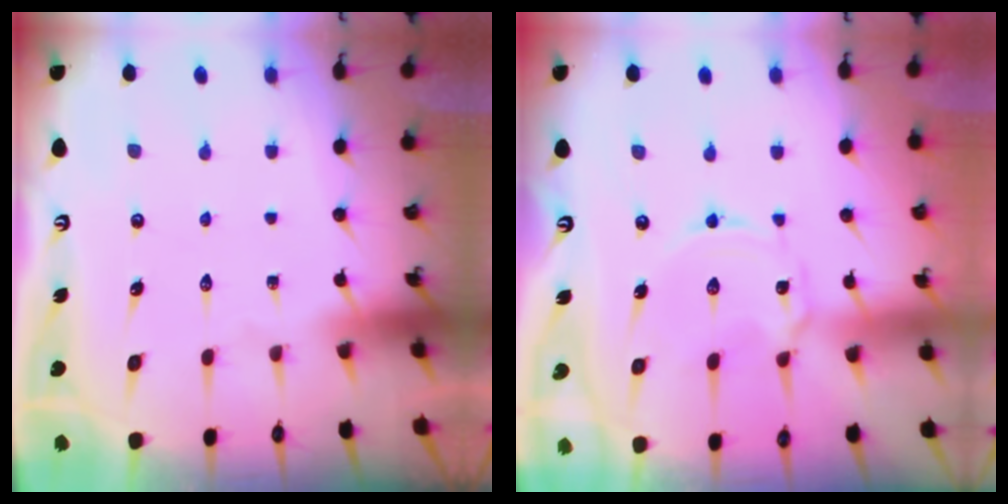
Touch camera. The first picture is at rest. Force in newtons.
{"total": 2.2, "press": 2.2, "slide": 0.3}